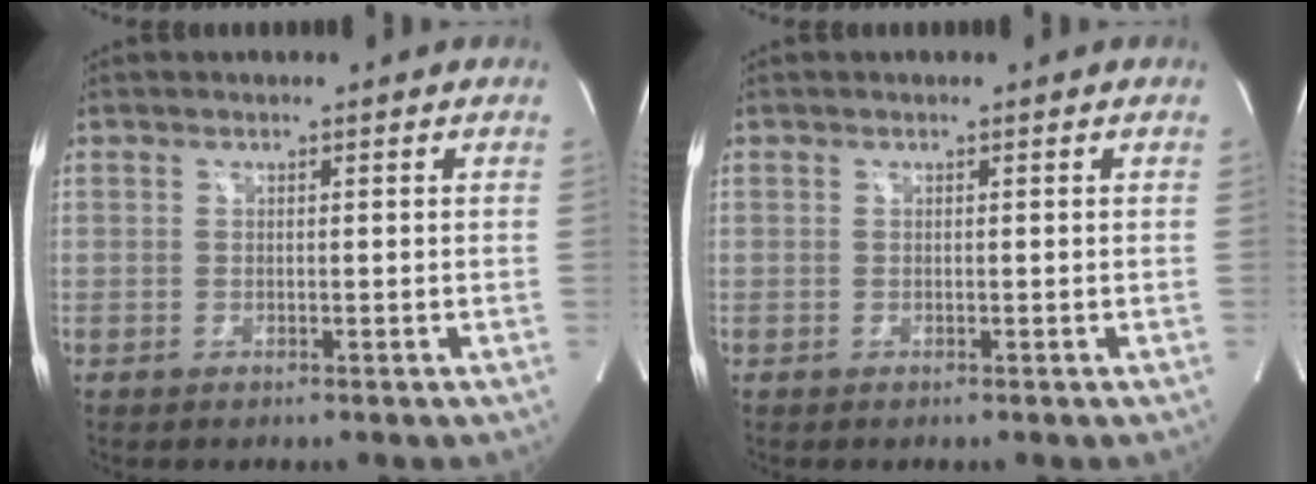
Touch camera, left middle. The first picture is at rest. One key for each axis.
{"total": 0.0}